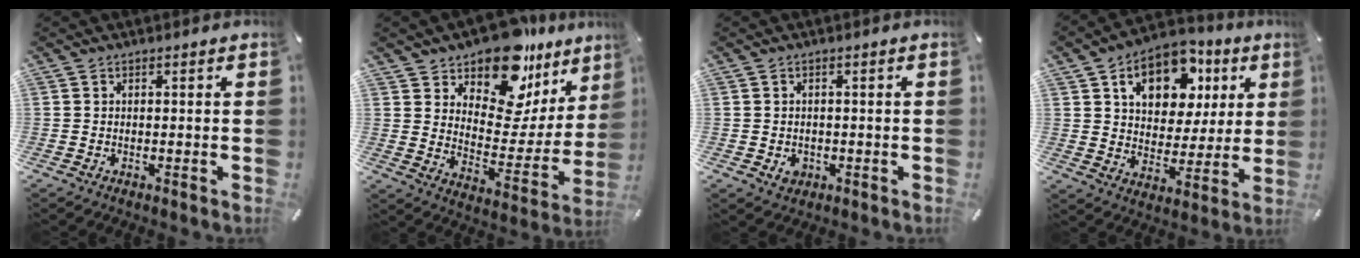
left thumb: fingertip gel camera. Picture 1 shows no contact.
{"total": 16.5, "force": [13.2, 8.1, 5.5], "torque": [-0.088, -0.122, 0.232]}
{"total": 2.7, "force": [-0.6, 2.3, 1.1], "torque": [-0.012, 0.000, -0.012]}
{"total": 14.9, "force": [7.0, 10.5, 7.9], "torque": [-0.126, -0.023, 0.127]}